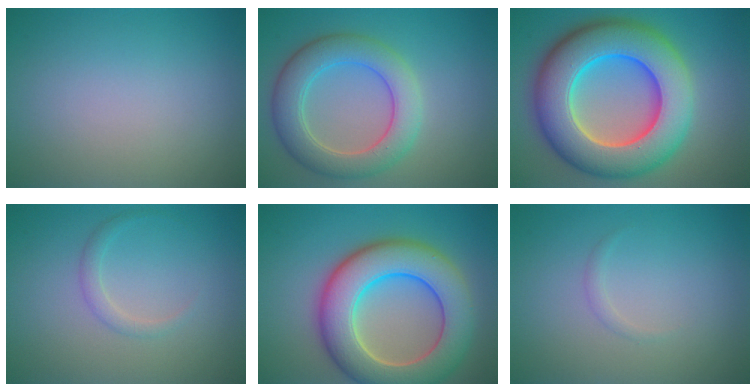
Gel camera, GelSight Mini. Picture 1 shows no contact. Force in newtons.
{"total": 5.9, "press": 5.9, "slide": 0.2}
{"total": 13.2, "press": 13.1, "slide": 0.3}
{"total": 1.2, "press": 1.2, "slide": 0.1}
{"total": 10.3, "press": 10.3, "slide": 0.9}
{"total": 0.6, "press": 0.6, "slide": 0.0}